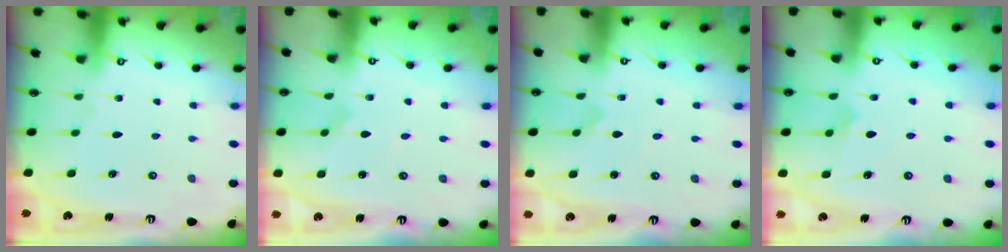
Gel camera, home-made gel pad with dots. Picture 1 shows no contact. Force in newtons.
{"total": 0.0}
{"total": 0.0}
{"total": 5.2, "press": 5.2, "slide": 0.3}